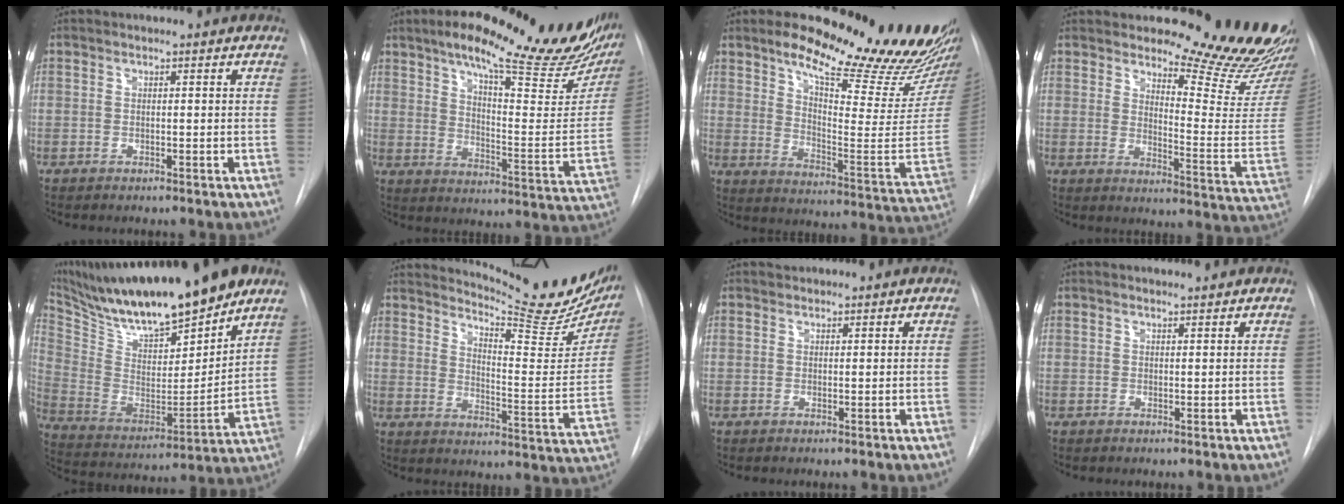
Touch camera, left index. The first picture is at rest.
{"total": 28.5, "force": [20.7, 6.2, 18.6], "torque": [-0.237, -0.016, 0.267]}
{"total": 24.4, "force": [20.9, 2.5, 12.3], "torque": [-0.175, -0.100, 0.267]}
{"total": 19.0, "force": [17.7, 1.8, 6.8], "torque": [-0.080, -0.137, 0.205]}
{"total": 24.6, "force": [19.8, 4.0, 14.1], "torque": [-0.260, -0.010, 0.334]}
{"total": 20.0, "force": [17.8, 2.9, 8.7], "torque": [-0.123, -0.071, 0.225]}
{"total": 0.7, "force": [0.6, 0.3, -0.1], "torque": [-0.001, 0.007, 0.010]}
{"total": 1.4, "force": [1.4, -0.1, 0.0], "torque": [-0.006, 0.002, 0.022]}